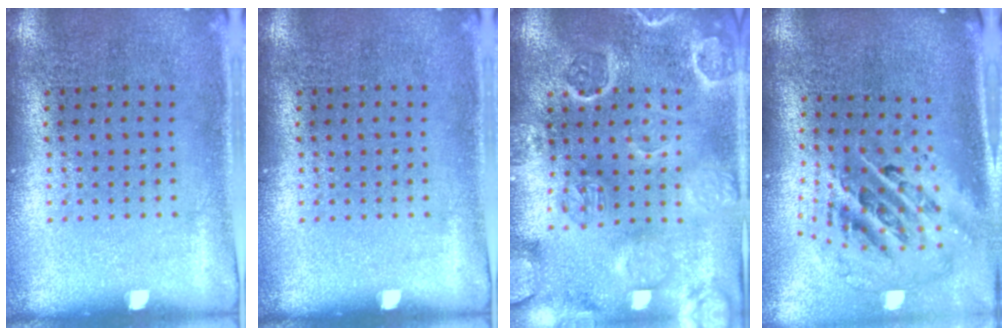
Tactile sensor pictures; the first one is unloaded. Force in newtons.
{"total": 0.0}
{"total": 3.3, "press": 3.1, "slide": 1.1}
{"total": 2.8, "press": 1.9, "slide": 2.1}